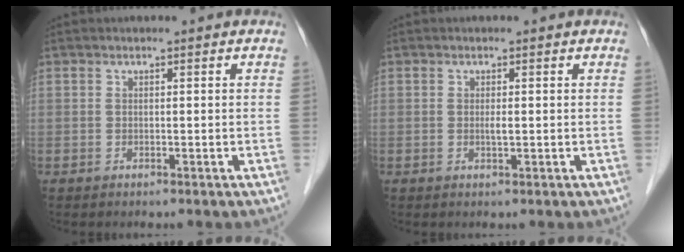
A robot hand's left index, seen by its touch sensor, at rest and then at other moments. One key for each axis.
{"total": 0.9, "fx": 0.0, "fy": 0.1, "fz": 0.9, "tx": -0.018, "ty": -0.003, "tz": -0.001}